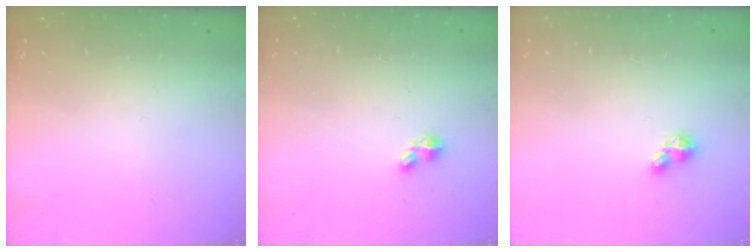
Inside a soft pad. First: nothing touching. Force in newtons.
{"total": 2.9, "press": 2.9, "slide": 0.5}
{"total": 2.8, "press": 2.8, "slide": 0.2}